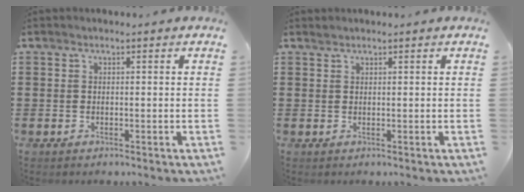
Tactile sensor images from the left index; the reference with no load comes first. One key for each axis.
{"total": 0.5, "fx": 0.5, "fy": 0.1, "fz": 0.2, "tx": -0.005, "ty": -0.001, "tz": 0.011}